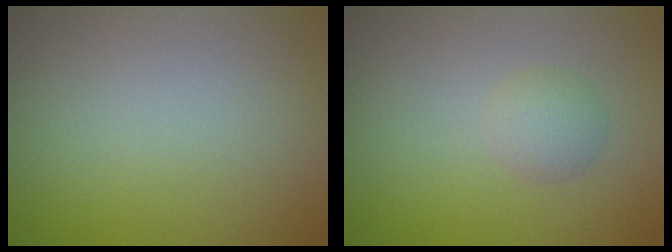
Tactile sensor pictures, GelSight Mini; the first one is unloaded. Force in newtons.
{"total": 1.8, "press": 1.8, "slide": 0.1}